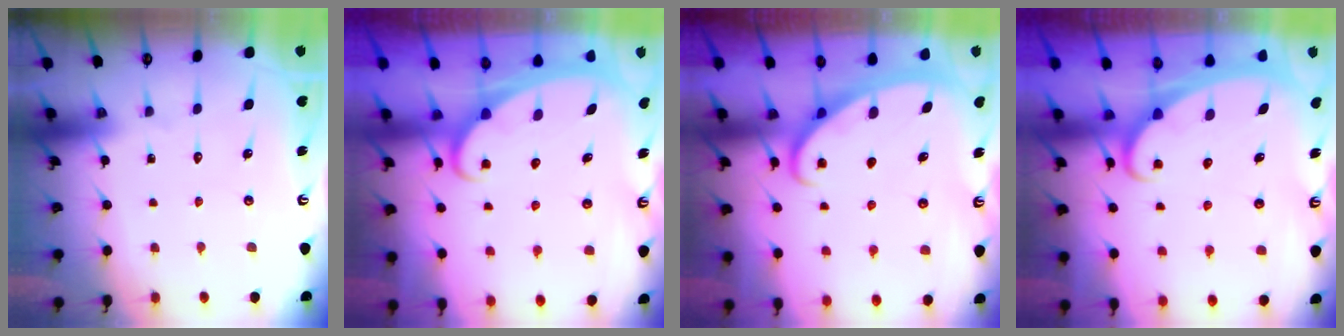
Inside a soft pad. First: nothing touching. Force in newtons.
{"total": 2.4, "press": 2.4, "slide": 0.3}
{"total": 2.9, "press": 2.9, "slide": 0.3}
{"total": 2.1, "press": 2.1, "slide": 0.2}